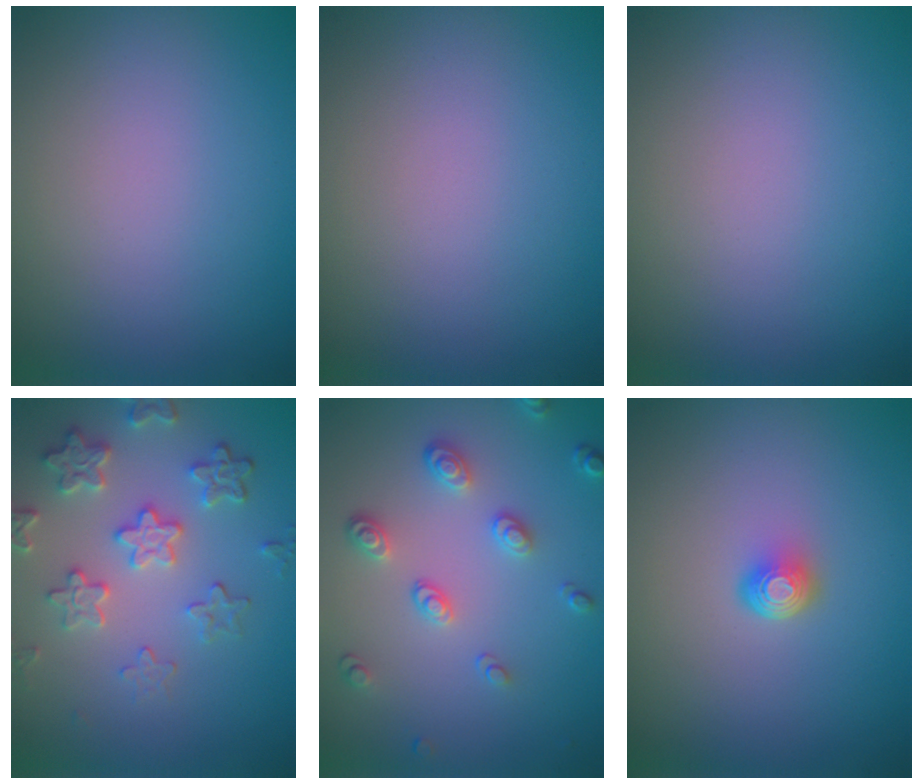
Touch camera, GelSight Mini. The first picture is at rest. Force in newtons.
{"total": 0.0}
{"total": 0.0}
{"total": 4.8, "press": 4.1, "slide": 2.5}
{"total": 3.4, "press": 2.8, "slide": 1.9}
{"total": 2.0, "press": 1.3, "slide": 1.6}